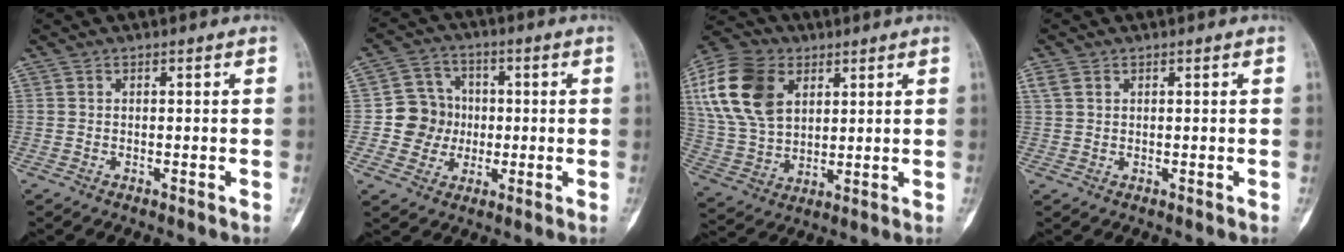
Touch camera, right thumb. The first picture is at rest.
{"total": 8.7, "force": [-0.7, 8.3, 2.5], "torque": [0.001, 0.016, -0.016]}
{"total": 18.1, "force": [6.2, 12.2, 11.8], "torque": [-0.225, -0.008, 0.117]}
{"total": 2.0, "force": [1.0, 1.4, 1.1], "torque": [-0.024, 0.008, 0.024]}